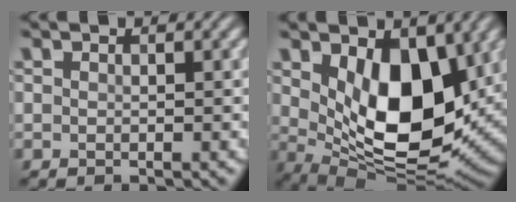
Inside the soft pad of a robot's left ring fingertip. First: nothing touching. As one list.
[{"total": 10.2, "force": [2.1, 5.5, 8.4], "torque": [-0.143, -0.022, 0.042]}]